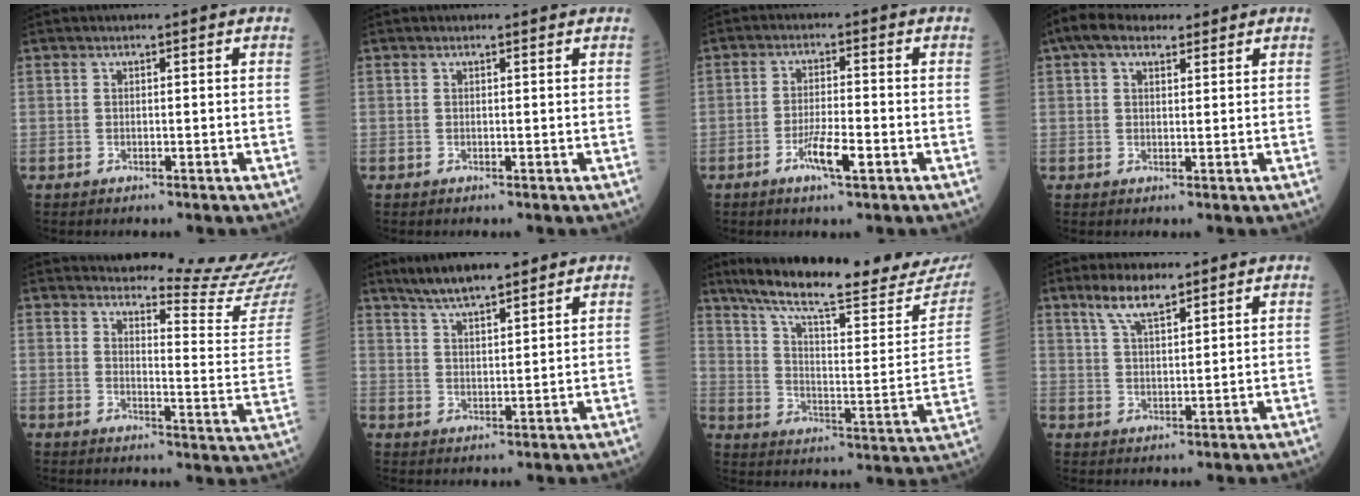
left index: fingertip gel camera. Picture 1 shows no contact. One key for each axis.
{"total": 0.6, "fx": 0.4, "fy": 0.4, "fz": -0.1, "tx": -0.006, "ty": 0.000, "tz": 0.005}
{"total": 4.7, "fx": -2.3, "fy": 0.7, "fz": 4.0, "tx": -0.080, "ty": -0.006, "tz": -0.041}
{"total": 5.5, "fx": 3.6, "fy": 2.9, "fz": 2.9, "tx": -0.066, "ty": 0.036, "tz": 0.070}
{"total": 16.1, "fx": 15.8, "fy": -1.6, "fz": 2.9, "tx": -0.040, "ty": -0.137, "tz": 0.174}
{"total": 7.9, "fx": 6.6, "fy": 1.3, "fz": 4.2, "tx": -0.081, "ty": 0.014, "tz": 0.120}
{"total": 26.3, "fx": 22.6, "fy": 2.8, "fz": 13.0, "tx": -0.214, "ty": -0.047, "tz": 0.310}
{"total": 5.4, "fx": 4.0, "fy": 1.5, "fz": 3.4, "tx": -0.076, "ty": 0.006, "tz": 0.079}